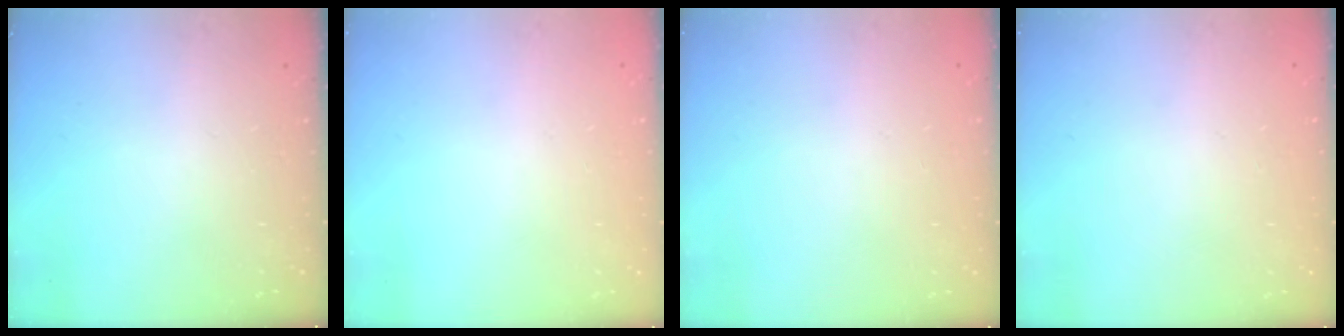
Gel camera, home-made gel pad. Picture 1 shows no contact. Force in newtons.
{"total": 0.0}
{"total": 0.0}
{"total": 0.0}